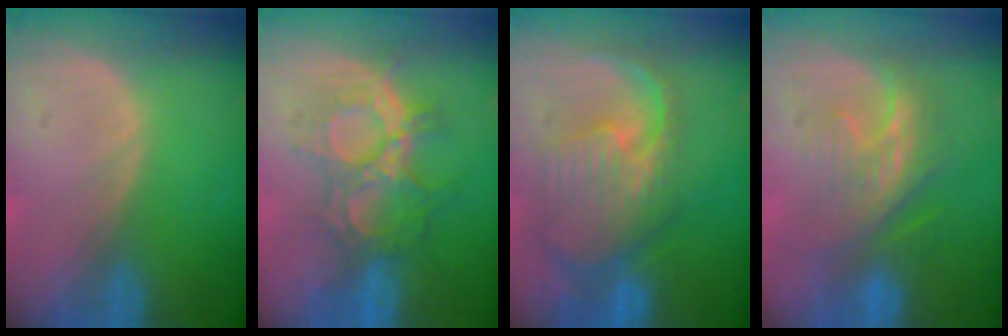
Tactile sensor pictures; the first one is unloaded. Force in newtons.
{"total": 8.8, "press": 8.5, "slide": 2.3}
{"total": 10.9, "press": 9.6, "slide": 5.1}
{"total": 7.8, "press": 7.6, "slide": 1.4}